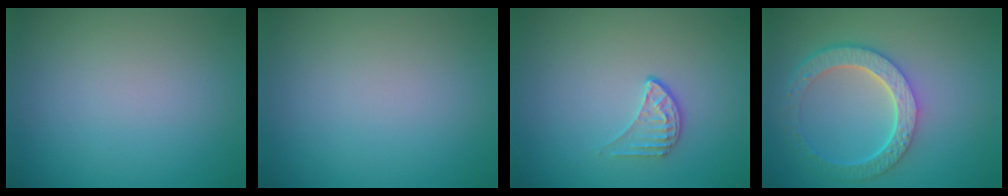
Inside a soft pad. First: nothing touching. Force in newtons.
{"total": 0.0}
{"total": 1.6, "press": 1.0, "slide": 1.2}
{"total": 5.7, "press": 4.3, "slide": 3.7}